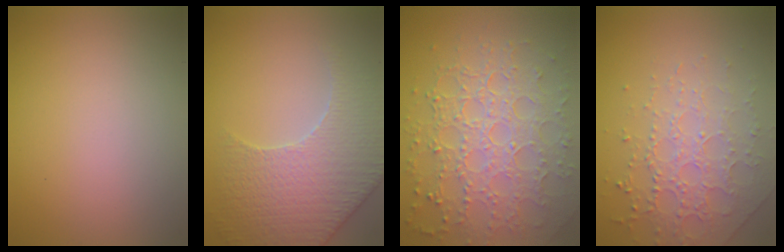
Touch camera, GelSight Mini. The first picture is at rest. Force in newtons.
{"total": 5.7, "press": 5.2, "slide": 2.1}
{"total": 7.7, "press": 5.4, "slide": 5.5}
{"total": 3.0, "press": 2.8, "slide": 1.1}